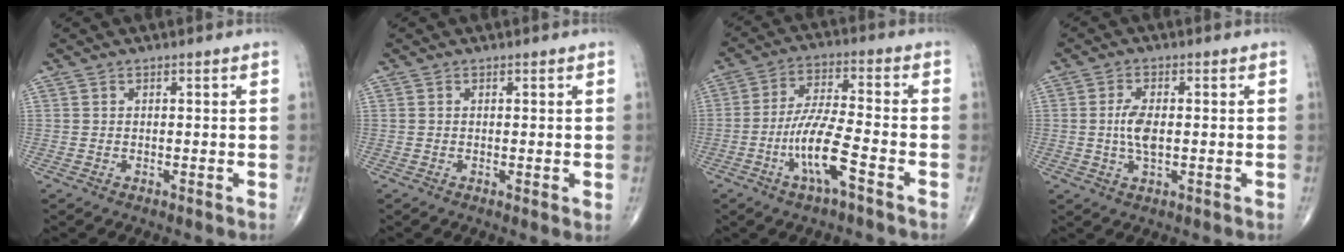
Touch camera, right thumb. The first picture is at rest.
{"total": 1.2, "force": [0.1, 0.2, 1.2], "torque": [-0.022, -0.006, 0.000]}
{"total": 10.4, "force": [-4.6, 1.9, 9.1], "torque": [-0.189, 0.026, -0.089]}
{"total": 4.9, "force": [-0.1, 2.2, 4.4], "torque": [-0.089, -0.001, -0.003]}